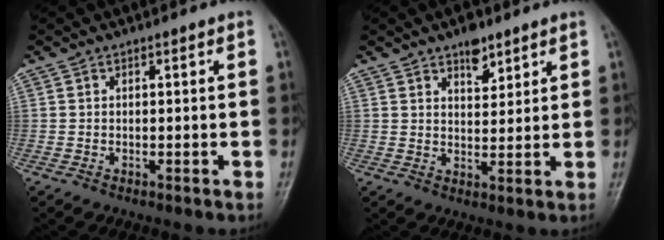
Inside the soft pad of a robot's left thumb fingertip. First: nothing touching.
{"total": 5.0, "force": [3.4, 2.4, 2.7], "torque": [-0.022, -0.021, 0.054]}